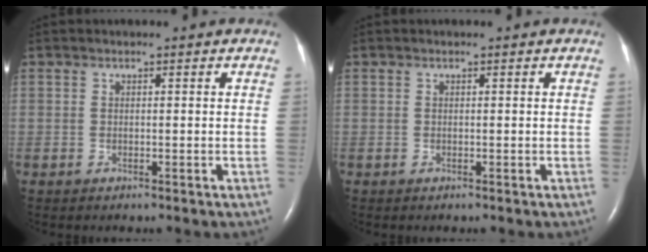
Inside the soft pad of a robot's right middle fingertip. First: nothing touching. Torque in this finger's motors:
{"motor_torque": [-0.06, 0.23, -0.02, 0.01]}